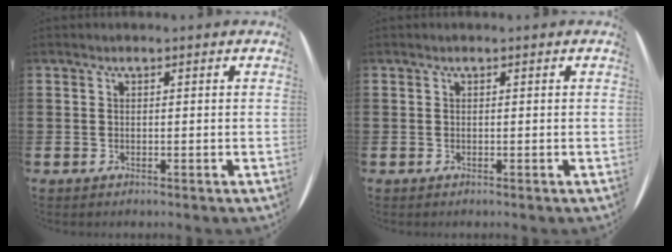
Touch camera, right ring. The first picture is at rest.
{"total": 0.0}